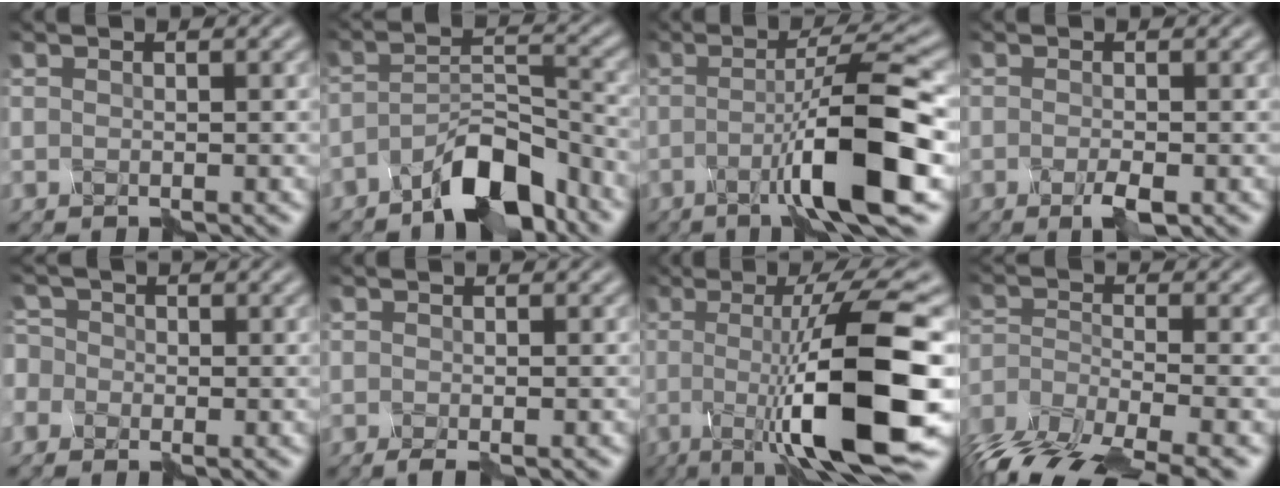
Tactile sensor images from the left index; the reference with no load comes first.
{"total": 6.0, "force": [-4.9, 1.4, 3.2], "torque": [-0.061, 0.013, -0.090]}
{"total": 8.5, "force": [-2.7, 0.6, 8.0], "torque": [-0.123, 0.013, -0.057]}
{"total": 1.9, "force": [-1.1, 0.3, 1.5], "torque": [-0.043, -0.001, -0.024]}
{"total": 3.6, "force": [-1.0, 3.2, 1.3], "torque": [-0.046, 0.017, -0.032]}
{"total": 1.2, "force": [-0.7, 0.1, 0.9], "torque": [-0.021, -0.003, -0.014]}
{"total": 12.2, "force": [-2.0, 2.1, 11.8], "torque": [-0.161, 0.000, -0.038]}
{"total": 9.7, "force": [-7.9, 2.7, 5.0], "torque": [-0.116, -0.020, -0.146]}